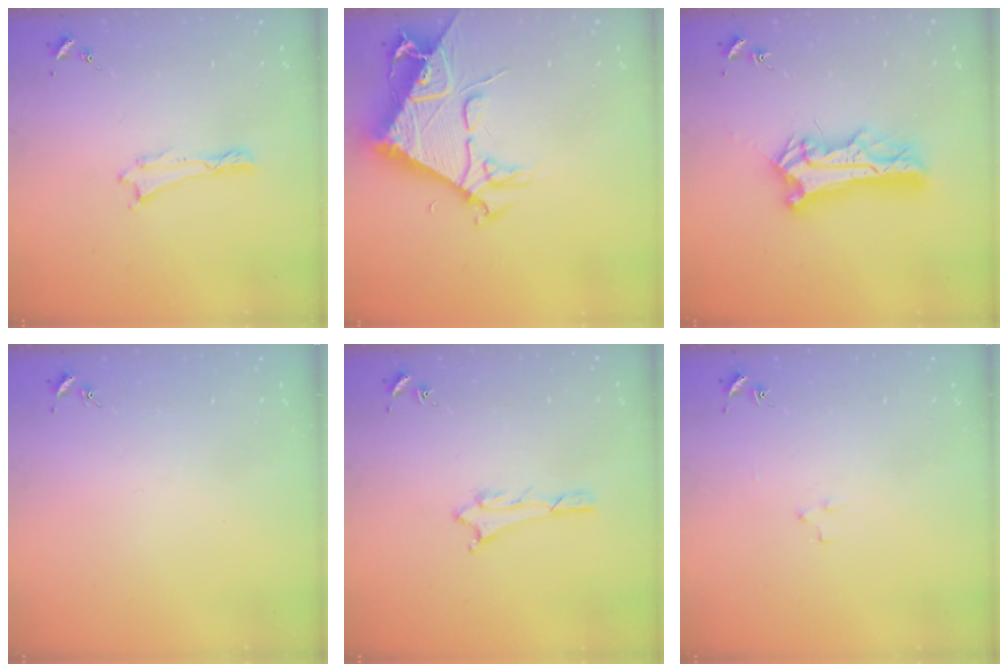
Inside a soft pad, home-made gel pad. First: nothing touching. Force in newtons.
{"total": 9.6, "press": 9.6, "slide": 1.1}
{"total": 10.5, "press": 10.4, "slide": 1.1}
{"total": 0.0}
{"total": 1.1, "press": 1.1, "slide": 0.1}
{"total": 2.2, "press": 2.2, "slide": 0.2}